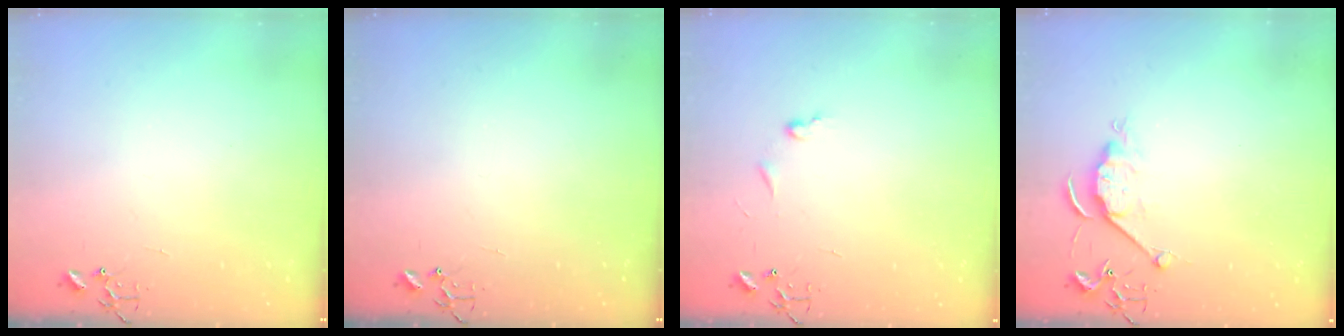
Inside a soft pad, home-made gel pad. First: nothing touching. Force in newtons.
{"total": 0.0}
{"total": 4.4, "press": 4.3, "slide": 0.6}
{"total": 6.2, "press": 6.2, "slide": 0.5}